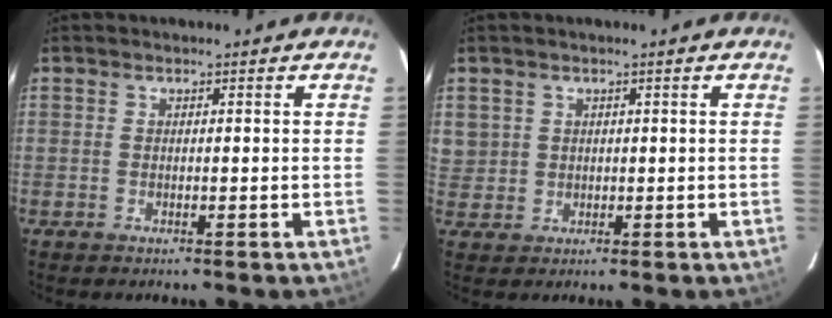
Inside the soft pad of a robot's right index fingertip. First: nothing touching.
{"total": 3.1, "force": [1.2, 2.8, 0.1], "torque": [0.007, 0.003, 0.026]}